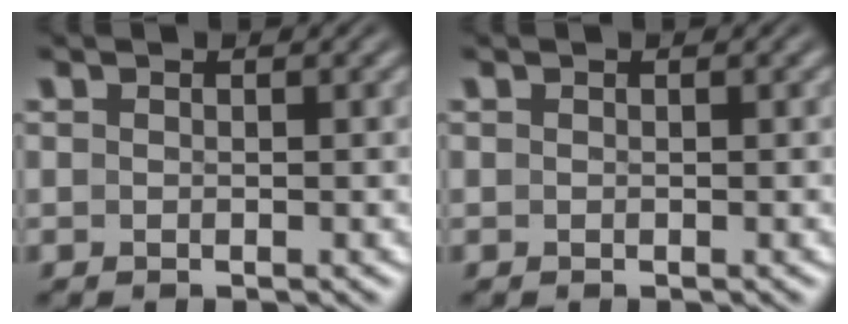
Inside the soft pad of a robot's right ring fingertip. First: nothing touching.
{"total": 0.0}